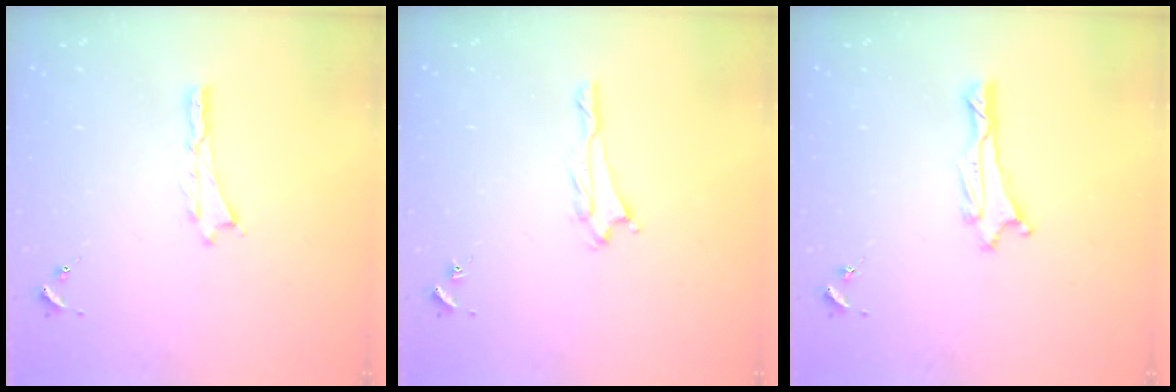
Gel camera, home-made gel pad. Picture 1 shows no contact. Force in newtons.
{"total": 1.6, "press": 1.6, "slide": 0.1}
{"total": 1.1, "press": 1.1, "slide": 0.1}